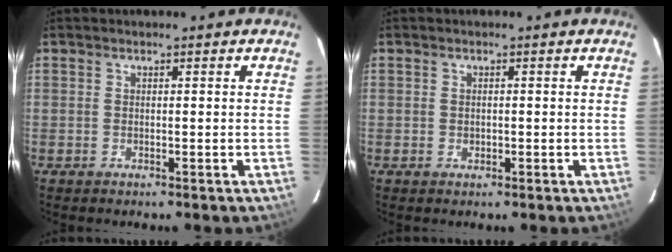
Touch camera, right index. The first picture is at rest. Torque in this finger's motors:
{"motor_torque": [-0.05, -0.03, -0.06, 0.00]}